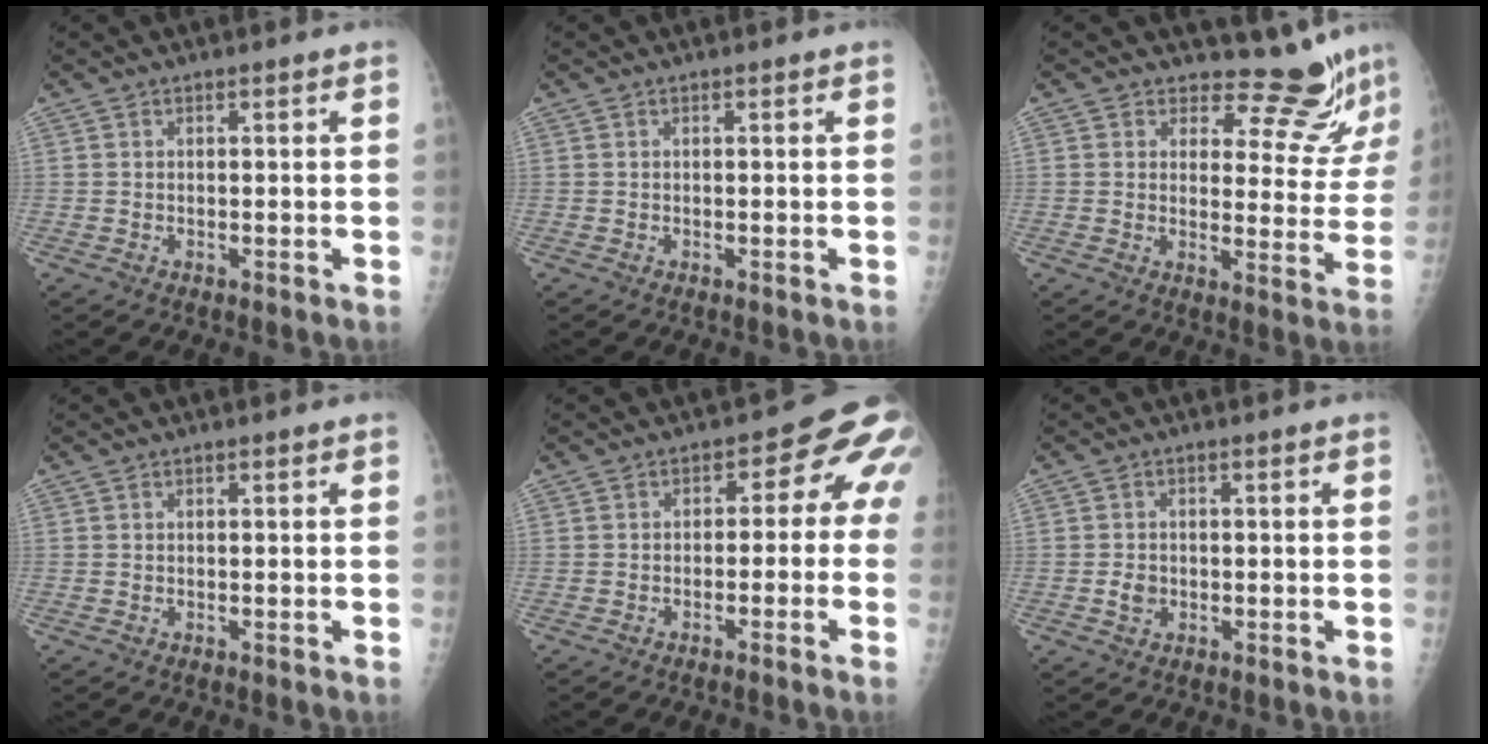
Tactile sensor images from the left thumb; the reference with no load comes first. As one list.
[{"total": 0.0}, {"total": 11.2, "force": [10.9, 2.5, 1.2], "torque": [0.019, -0.116, 0.120]}, {"total": 0.0}, {"total": 7.5, "force": [-1.5, 5.3, 5.1], "torque": [-0.020, 0.035, -0.032]}, {"total": 2.4, "force": [-0.4, 2.0, 1.2], "torque": [-0.011, 0.003, -0.007]}]